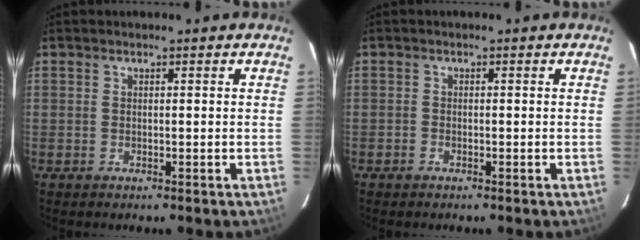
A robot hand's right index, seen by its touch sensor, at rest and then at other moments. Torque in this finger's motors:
{"motor_torque": [0.21, -0.11, 0.03, 0.00]}